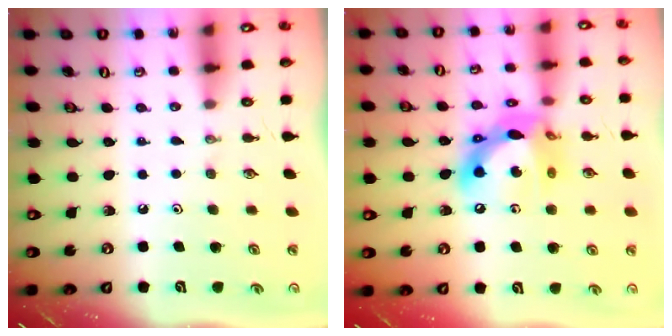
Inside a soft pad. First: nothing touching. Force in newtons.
{"total": 15.0, "press": 14.9, "slide": 1.2}